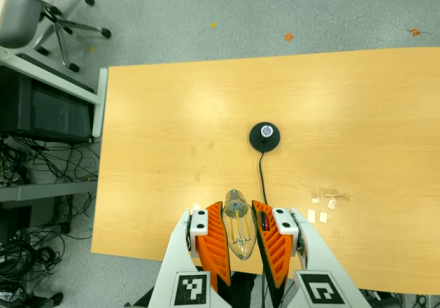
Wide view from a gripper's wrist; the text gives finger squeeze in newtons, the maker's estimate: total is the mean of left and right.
{"total": 19.7, "left": 21.4, "right": 18.0}